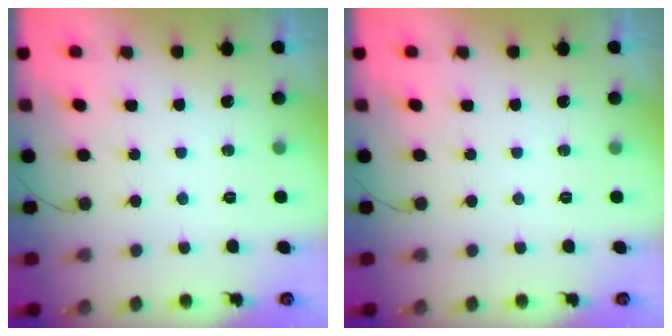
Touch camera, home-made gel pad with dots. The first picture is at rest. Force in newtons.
{"total": 0.0}